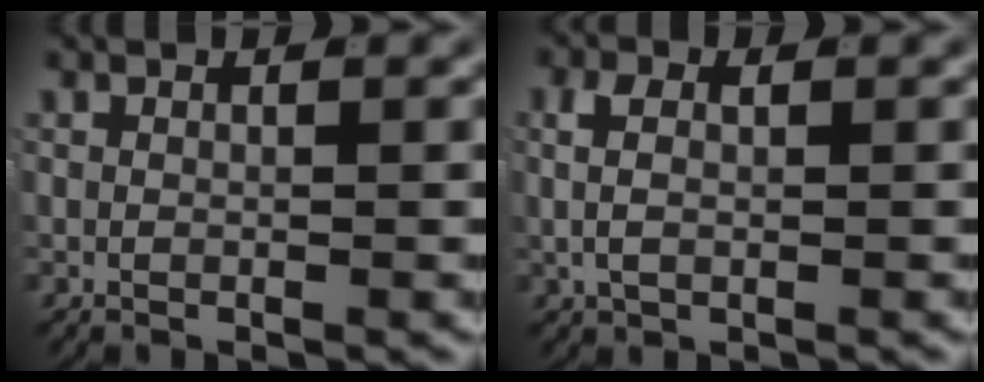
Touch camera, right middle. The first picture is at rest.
{"total": 2.4, "force": [0.3, 1.4, 1.9], "torque": [-0.040, 0.000, 0.005]}